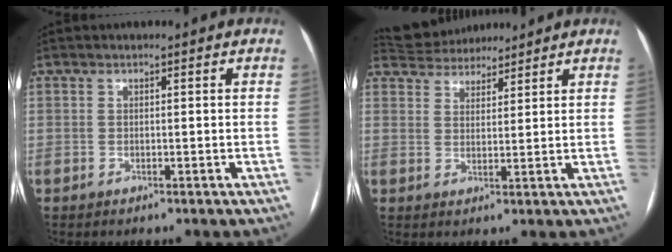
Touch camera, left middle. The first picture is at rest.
{"total": 8.6, "force": [8.0, 2.6, 1.9], "torque": [-0.036, 0.029, 0.131]}